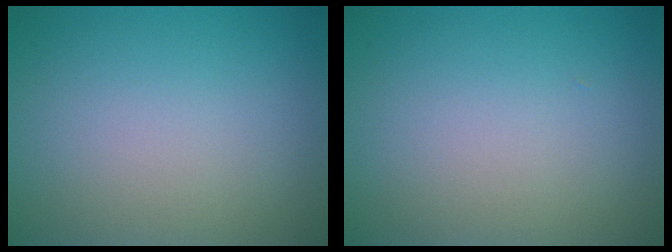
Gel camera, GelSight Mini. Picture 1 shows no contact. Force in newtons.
{"total": 0.0}